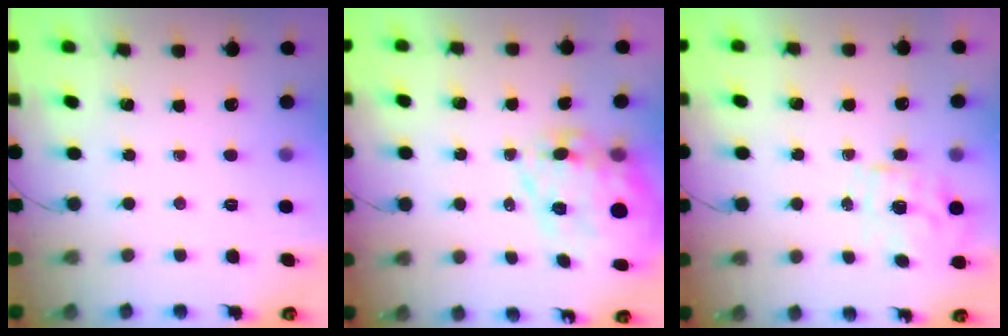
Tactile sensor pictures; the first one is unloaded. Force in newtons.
{"total": 18.9, "press": 18.4, "slide": 4.3}
{"total": 0.9, "press": 0.7, "slide": 0.6}